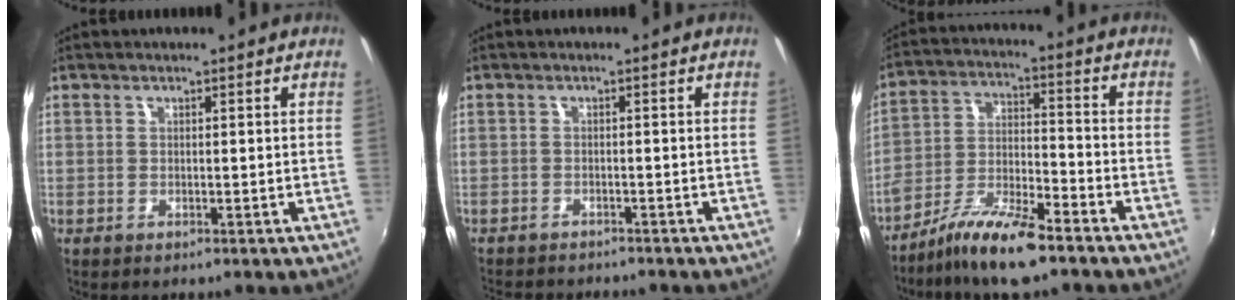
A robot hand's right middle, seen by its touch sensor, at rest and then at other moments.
{"total": 6.6, "force": [-6.2, 1.4, 2.0], "torque": [-0.052, -0.015, -0.092]}
{"total": 11.0, "force": [-8.5, 1.8, 6.8], "torque": [-0.144, -0.005, -0.162]}